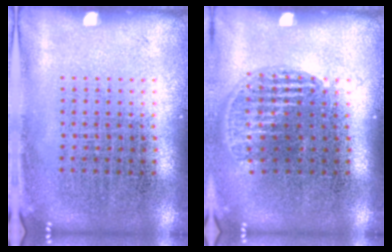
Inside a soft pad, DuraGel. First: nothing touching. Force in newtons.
{"total": 1.2, "press": 1.0, "slide": 0.5}